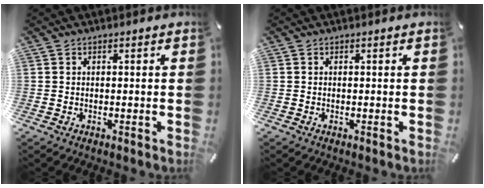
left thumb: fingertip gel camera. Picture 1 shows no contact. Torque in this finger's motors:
{"motor_torque": [-0.22, -0.07, -0.05, 0.12, 0.00]}